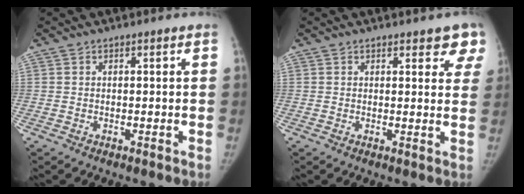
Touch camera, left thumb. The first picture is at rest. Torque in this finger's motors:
{"motor_torque": [-0.37, -0.09, 0.51, 0.25, 0.09]}